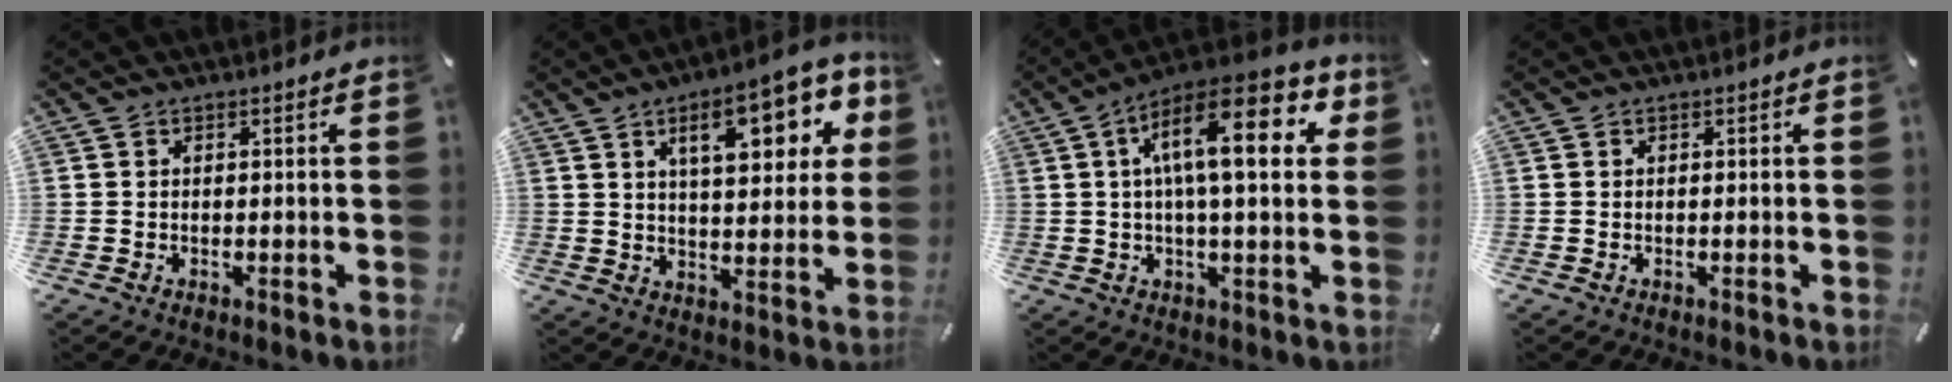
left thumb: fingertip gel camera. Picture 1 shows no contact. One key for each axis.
{"total": 16.7, "fx": 7.5, "fy": 6.9, "fz": 13.2, "tx": -0.183, "ty": -0.018, "tz": 0.114}
{"total": 17.5, "fx": 5.5, "fy": 5.5, "fz": 15.7, "tx": -0.243, "ty": -0.016, "tz": 0.082}
{"total": 0.0}